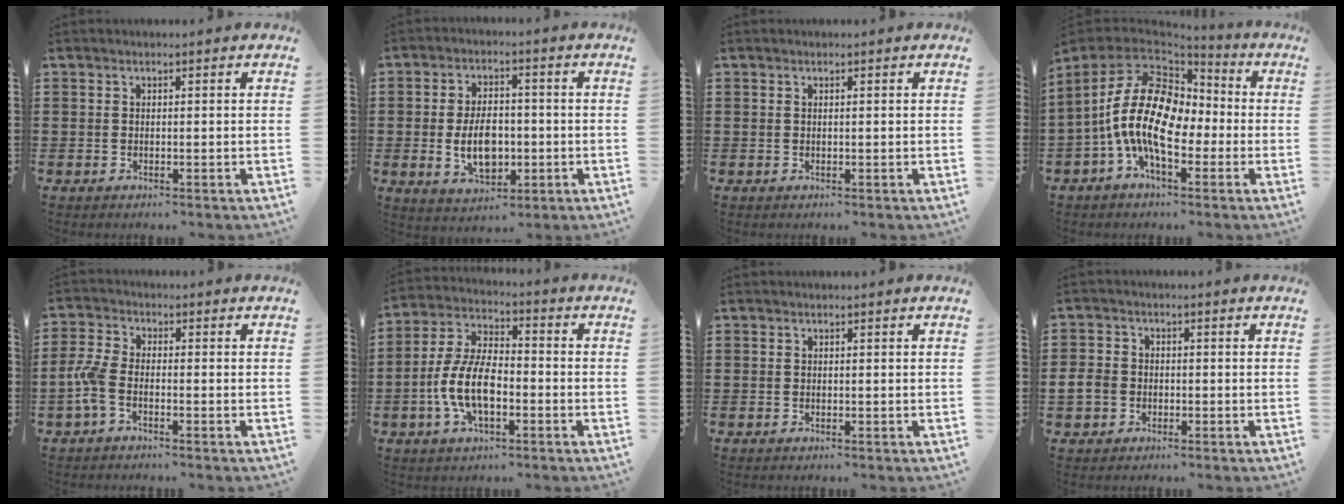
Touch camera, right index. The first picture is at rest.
{"total": 7.5, "force": [-1.2, 4.6, 5.8], "torque": [-0.095, -0.002, -0.028]}
{"total": 0.0}
{"total": 15.8, "force": [-1.9, 8.4, 13.2], "torque": [-0.302, -0.003, -0.047]}
{"total": 4.2, "force": [-1.6, 1.8, 3.4], "torque": [-0.104, -0.010, -0.042]}
{"total": 9.3, "force": [-2.8, 4.2, 7.8], "torque": [-0.179, -0.002, -0.057]}
{"total": 0.0}
{"total": 3.4, "force": [-1.3, 2.7, 1.5], "torque": [-0.047, -0.001, -0.029]}